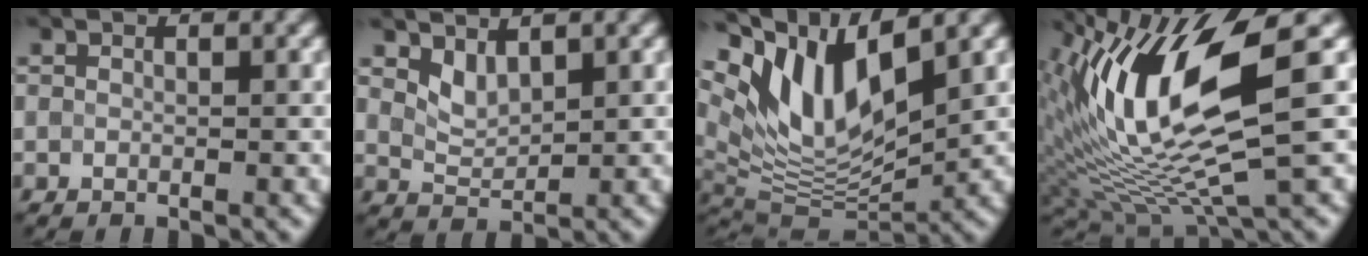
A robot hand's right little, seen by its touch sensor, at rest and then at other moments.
{"total": 2.0, "force": [1.4, 0.9, 1.0], "torque": [-0.023, -0.006, 0.035]}
{"total": 10.0, "force": [5.2, 3.7, 7.7], "torque": [-0.145, 0.000, 0.099]}
{"total": 12.3, "force": [3.8, 3.3, 11.3], "torque": [-0.226, 0.003, 0.077]}